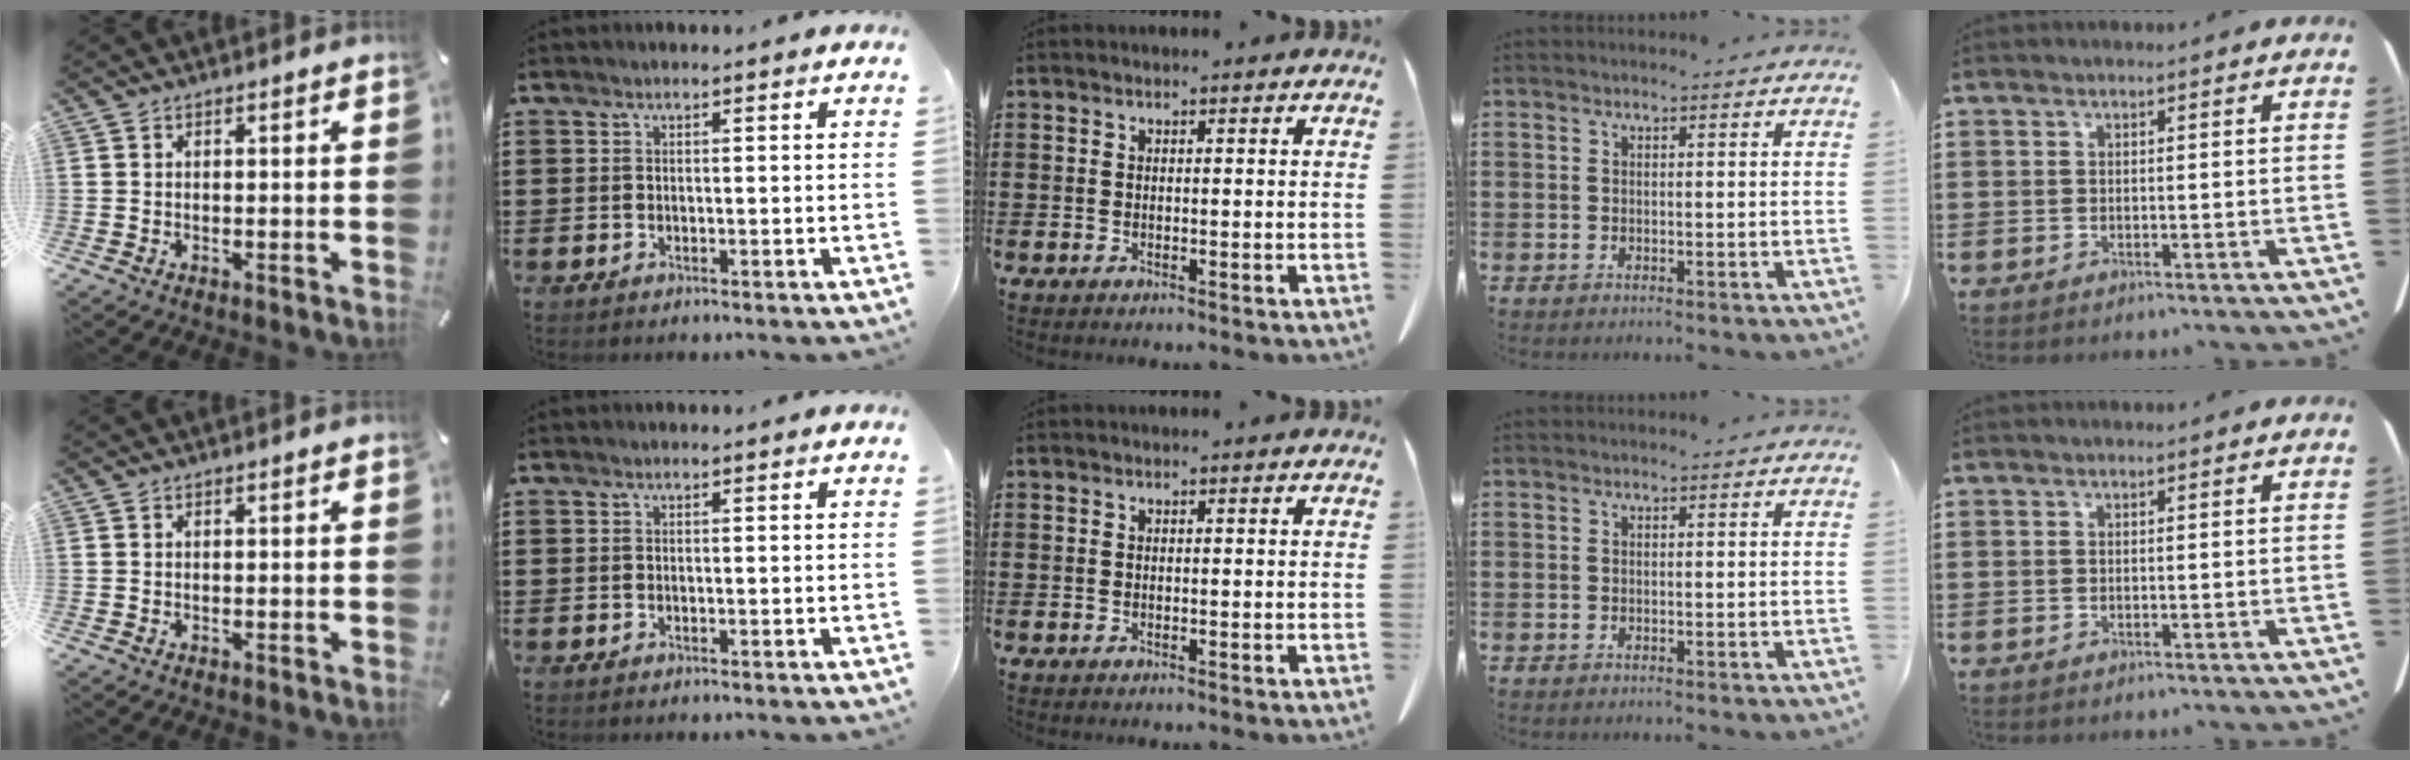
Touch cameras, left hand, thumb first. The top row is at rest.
{}